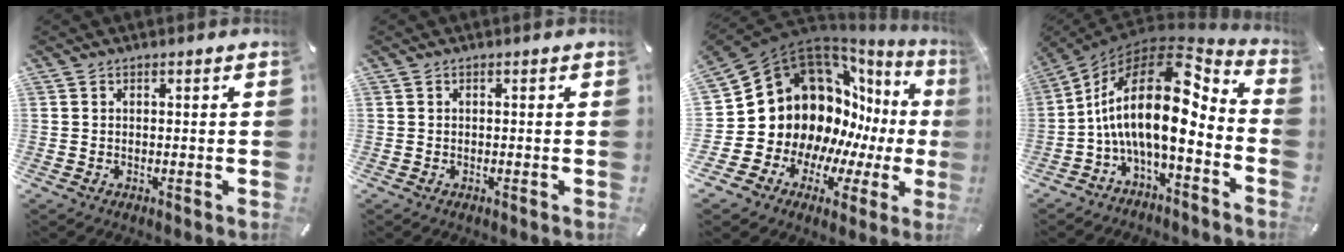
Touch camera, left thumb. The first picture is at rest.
{"total": 0.0}
{"total": 21.2, "force": [5.0, 17.9, 10.2], "torque": [-0.162, -0.100, 0.145]}
{"total": 20.6, "force": [1.6, 9.1, 18.3], "torque": [-0.356, -0.039, 0.026]}